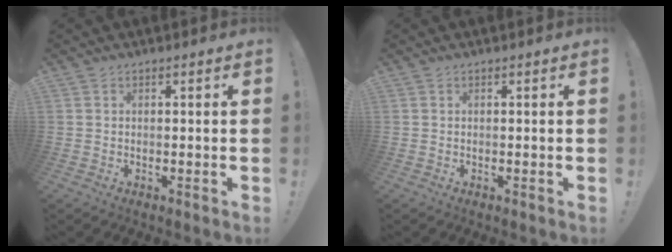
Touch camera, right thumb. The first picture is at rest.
{"total": 0.0}